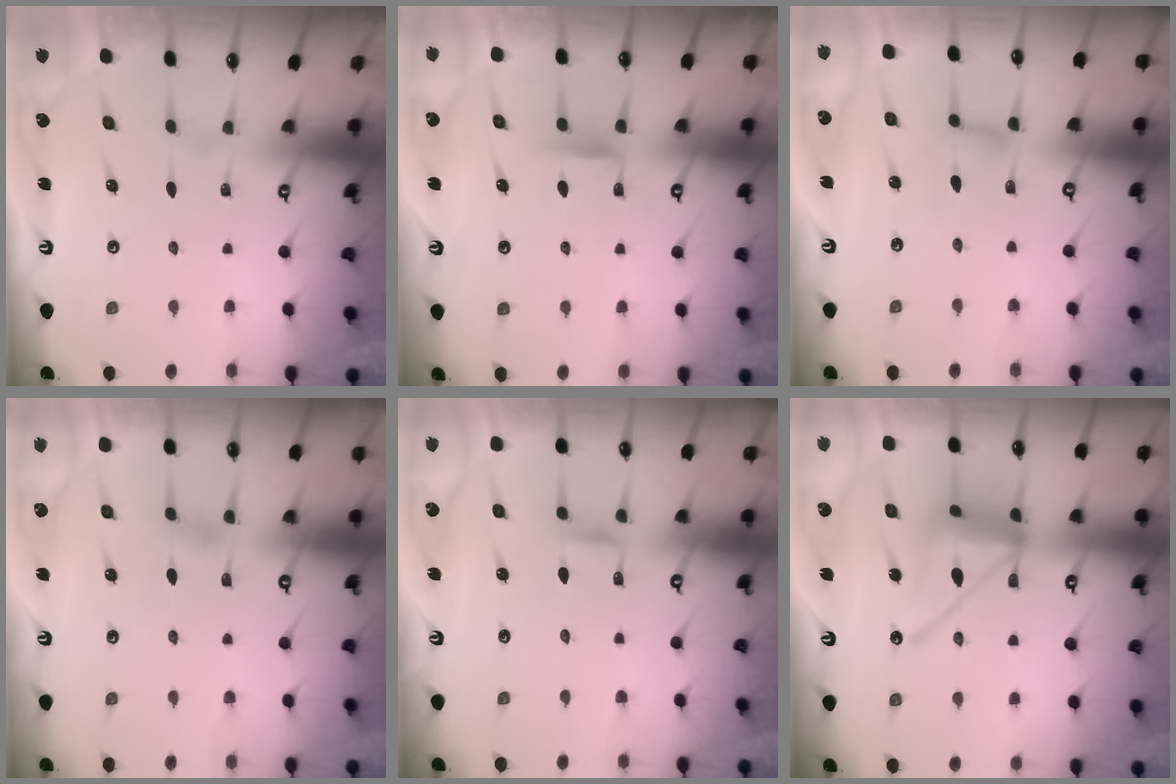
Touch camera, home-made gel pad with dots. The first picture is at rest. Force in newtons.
{"total": 6.1, "press": 6.1, "slide": 0.9}
{"total": 2.6, "press": 2.6, "slide": 0.3}
{"total": 3.5, "press": 3.4, "slide": 0.6}
{"total": 1.8, "press": 1.8, "slide": 0.3}
{"total": 14.4, "press": 14.4, "slide": 1.4}